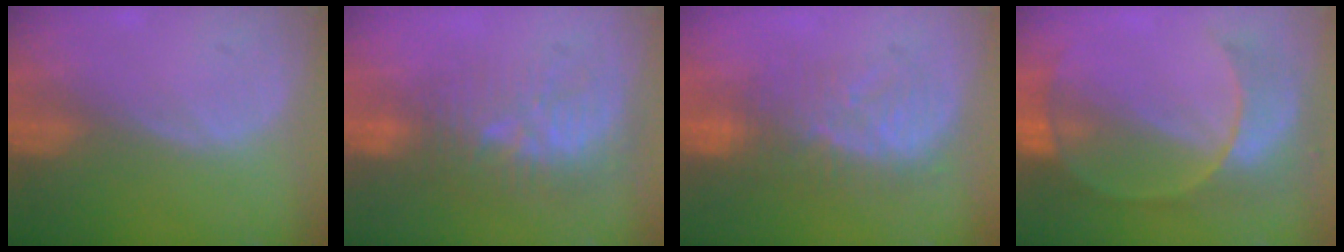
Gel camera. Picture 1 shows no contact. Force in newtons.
{"total": 9.8, "press": 8.6, "slide": 4.7}
{"total": 8.0, "press": 7.9, "slide": 1.5}
{"total": 7.7, "press": 7.7, "slide": 0.7}